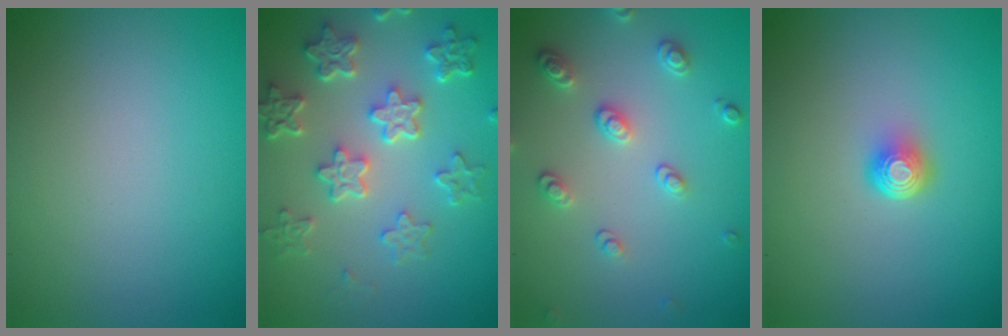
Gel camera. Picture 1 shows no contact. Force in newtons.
{"total": 6.1, "press": 4.7, "slide": 3.9}
{"total": 2.6, "press": 2.6, "slide": 0.2}
{"total": 2.0, "press": 1.3, "slide": 1.6}